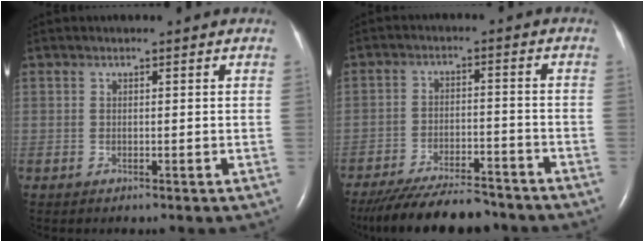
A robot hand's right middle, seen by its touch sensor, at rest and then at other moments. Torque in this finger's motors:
{"motor_torque": [1.02, -1.12, 0.14, 0.05]}